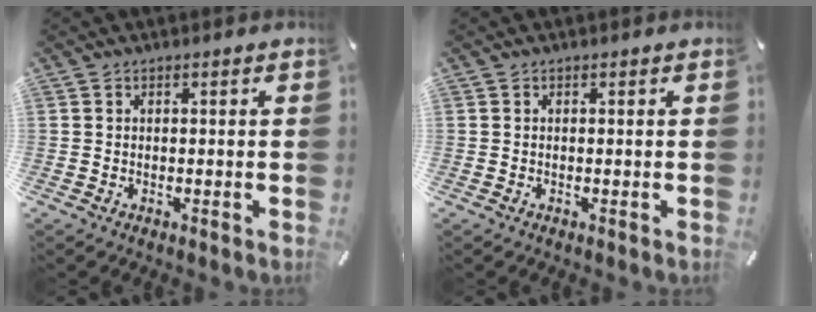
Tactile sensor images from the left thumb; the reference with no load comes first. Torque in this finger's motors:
{"motor_torque": [-0.02, 0.02, -0.01, 0.01, 0.00]}